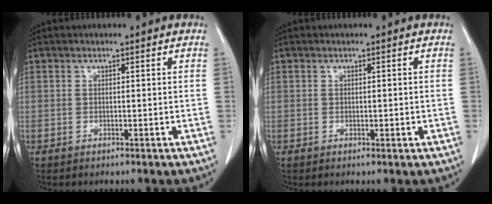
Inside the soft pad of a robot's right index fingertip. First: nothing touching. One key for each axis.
{"total": 0.9, "fx": -0.1, "fy": 0.4, "fz": 0.7, "tx": -0.009, "ty": -0.001, "tz": 0.001}